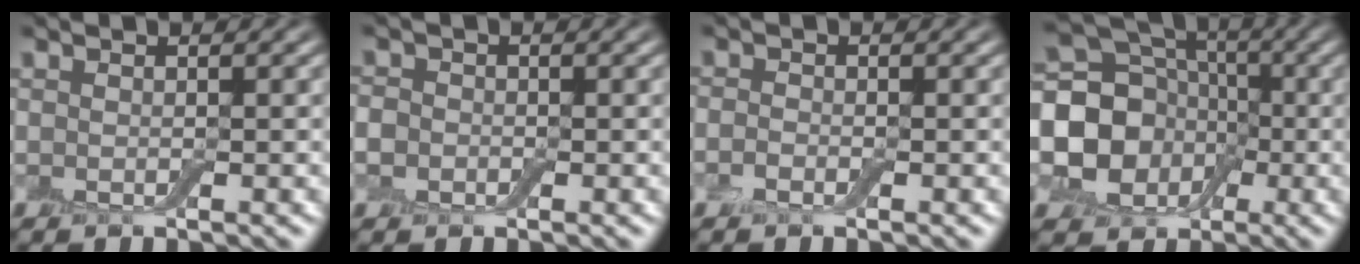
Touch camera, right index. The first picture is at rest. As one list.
[{"total": 2.6, "force": [-0.3, 2.4, 1.0], "torque": [-0.001, 0.007, -0.030]}, {"total": 1.1, "force": [-0.6, 0.7, 0.6], "torque": [-0.012, 0.001, -0.016]}, {"total": 10.8, "force": [-1.2, 9.3, 5.3], "torque": [-0.096, -0.007, -0.045]}]